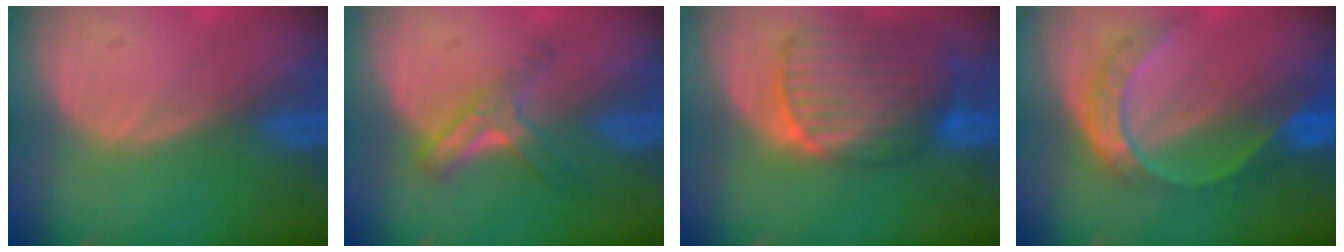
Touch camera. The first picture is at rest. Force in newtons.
{"total": 5.5, "press": 4.9, "slide": 2.6}
{"total": 10.5, "press": 8.9, "slide": 5.5}
{"total": 7.7, "press": 6.4, "slide": 4.3}